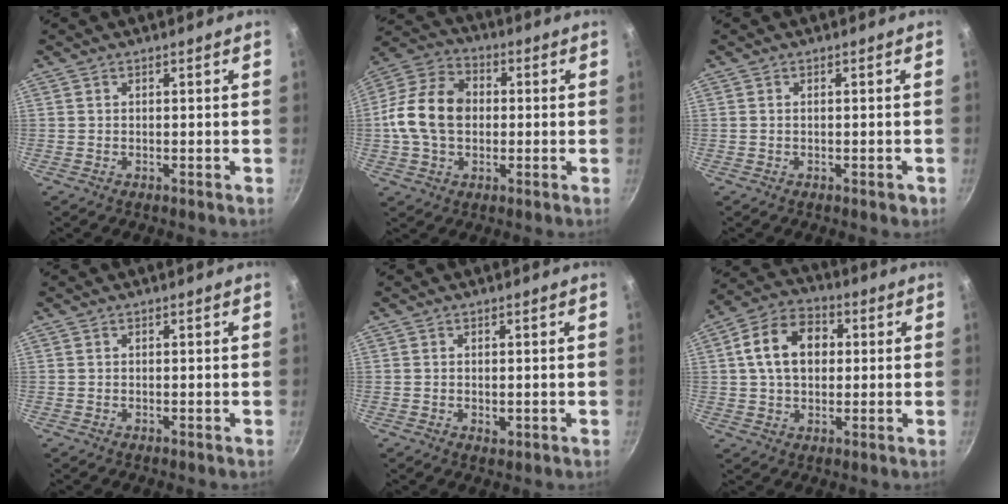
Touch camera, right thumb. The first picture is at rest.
{"total": 14.0, "force": [0.0, 10.2, 9.6], "torque": [-0.156, 0.025, -0.016]}
{"total": 1.3, "force": [-0.5, 0.5, 1.1], "torque": [-0.016, 0.005, -0.008]}
{"total": 0.0}
{"total": 1.6, "force": [-0.2, 0.9, 1.3], "torque": [-0.019, -0.003, -0.001]}
{"total": 12.2, "force": [2.0, 8.7, 8.4], "torque": [-0.120, 0.018, 0.020]}